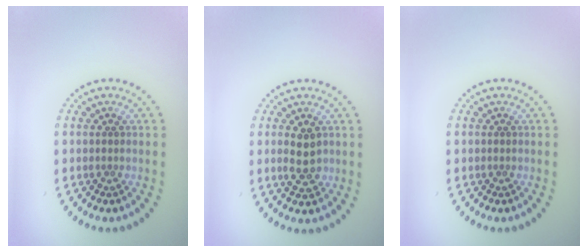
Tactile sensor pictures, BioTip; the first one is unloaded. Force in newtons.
{"total": 2.7, "press": 2.7, "slide": 0.2}
{"total": 0.0}